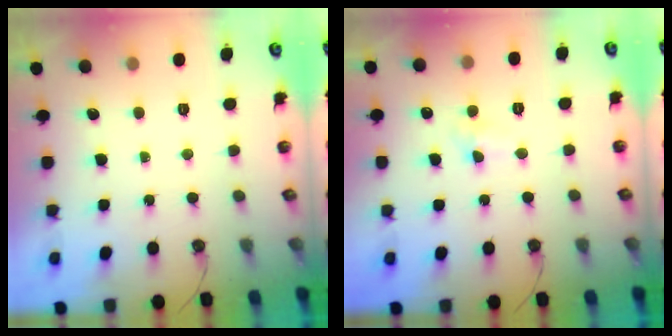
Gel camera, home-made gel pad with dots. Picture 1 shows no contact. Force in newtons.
{"total": 4.3, "press": 2.6, "slide": 3.4}